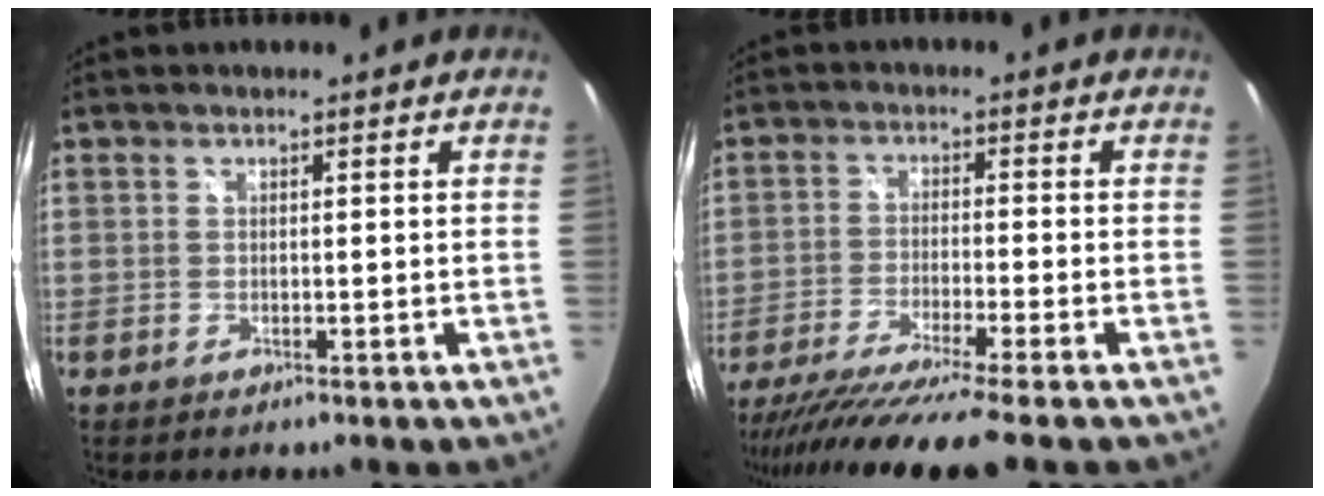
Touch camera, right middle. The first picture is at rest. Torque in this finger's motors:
{"motor_torque": [1.03, -1.11, 0.29, 0.09]}